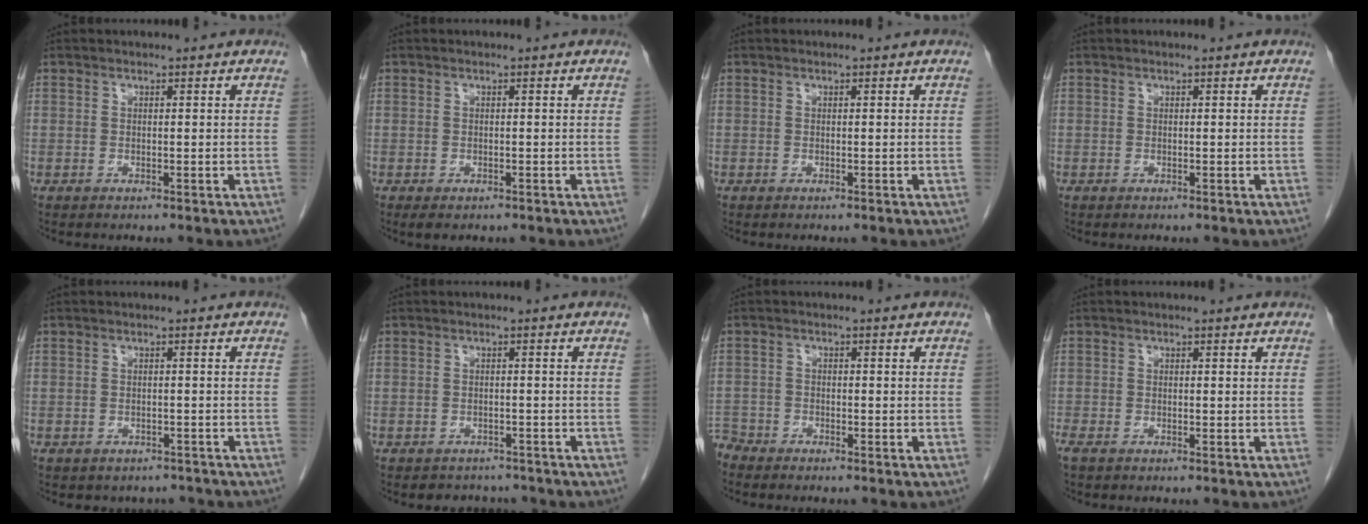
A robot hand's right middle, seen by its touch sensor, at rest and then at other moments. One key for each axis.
{"total": 1.7, "fx": -1.2, "fy": 0.8, "fz": 0.9, "tx": -0.011, "ty": -0.001, "tz": -0.011}
{"total": 0.0}
{"total": 0.0}
{"total": 4.3, "fx": -3.8, "fy": 2.0, "fz": 0.1, "tx": 0.004, "ty": 0.010, "tz": -0.043}
{"total": 3.6, "fx": -3.2, "fy": 1.6, "fz": -0.2, "tx": 0.001, "ty": 0.009, "tz": -0.044}
{"total": 3.2, "fx": -3.1, "fy": 0.7, "fz": -0.1, "tx": 0.003, "ty": -0.008, "tz": -0.060}
{"total": 2.3, "fx": -1.6, "fy": 0.7, "fz": 1.5, "tx": -0.031, "ty": -0.005, "tz": -0.023}